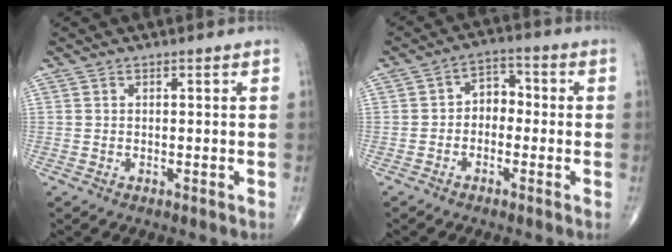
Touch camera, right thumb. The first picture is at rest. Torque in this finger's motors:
{"motor_torque": [-0.28, 0.30, 0.08, 0.00, 0.04]}